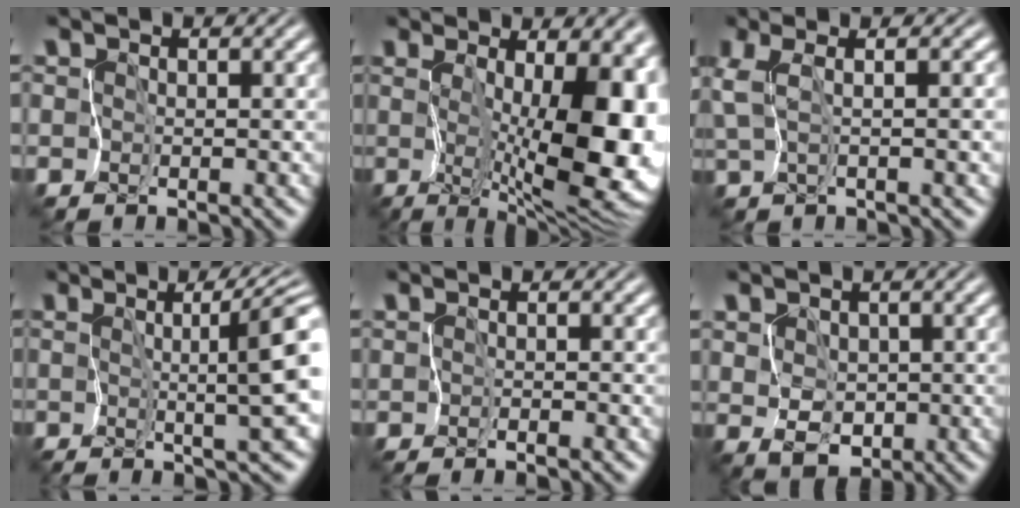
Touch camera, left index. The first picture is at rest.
{"total": 11.7, "force": [-0.3, 3.0, 11.3], "torque": [-0.157, -0.004, -0.003]}
{"total": 5.0, "force": [0.7, 1.7, 4.7], "torque": [-0.113, 0.003, 0.020]}
{"total": 6.2, "force": [0.7, -0.2, 6.2], "torque": [-0.078, 0.003, 0.009]}
{"total": 1.0, "force": [-0.3, -1.0, -0.1], "torque": [-0.009, -0.001, -0.007]}
{"total": 2.0, "force": [0.2, 1.3, 1.4], "torque": [-0.040, -0.007, 0.012]}